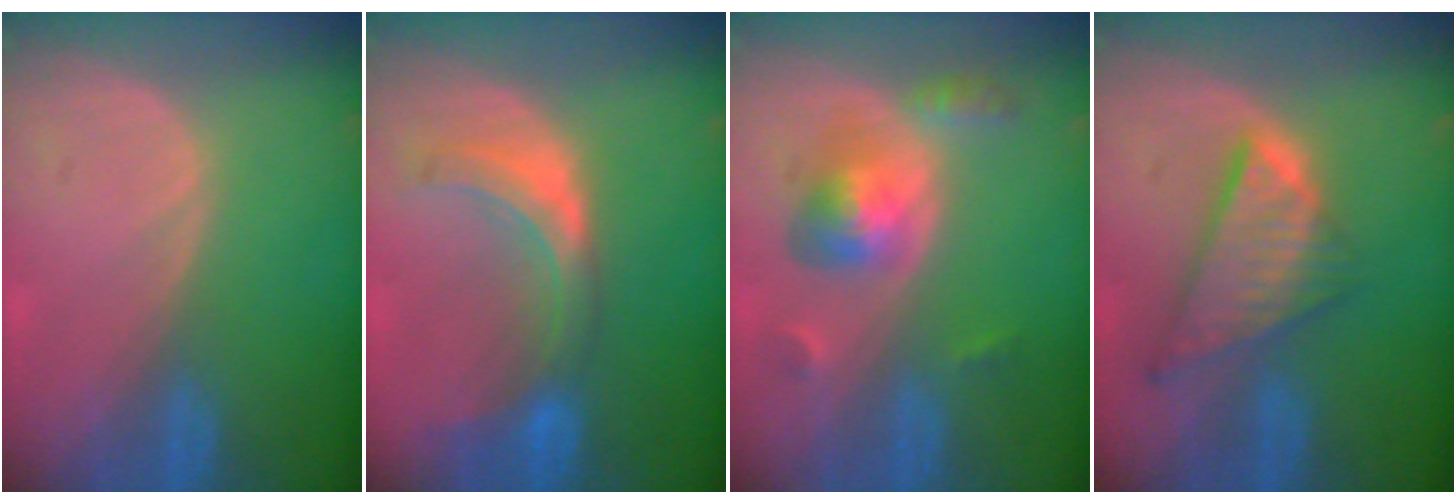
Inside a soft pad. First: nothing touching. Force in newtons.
{"total": 7.2, "press": 6.7, "slide": 2.8}
{"total": 5.9, "press": 5.6, "slide": 1.8}
{"total": 8.6, "press": 7.3, "slide": 4.5}